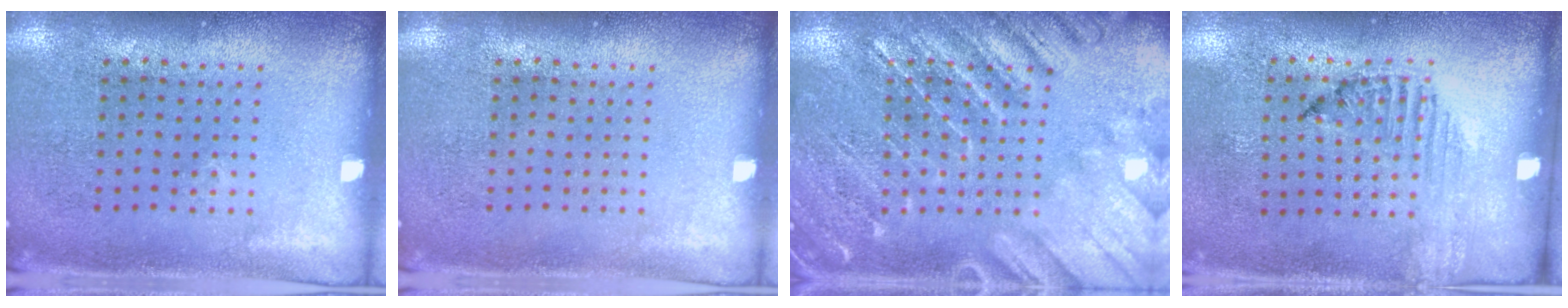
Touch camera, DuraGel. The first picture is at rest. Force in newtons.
{"total": 0.0}
{"total": 4.7, "press": 4.7, "slide": 0.6}
{"total": 1.2, "press": 1.2, "slide": 0.4}